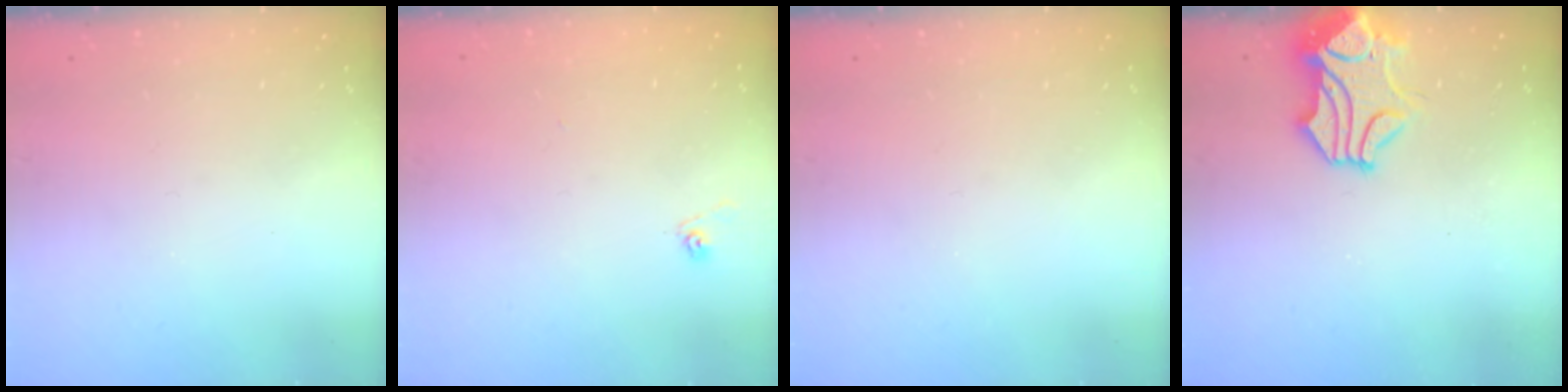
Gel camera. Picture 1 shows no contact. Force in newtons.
{"total": 3.9, "press": 3.9, "slide": 0.2}
{"total": 0.0}
{"total": 1.3, "press": 0.5, "slide": 1.3}